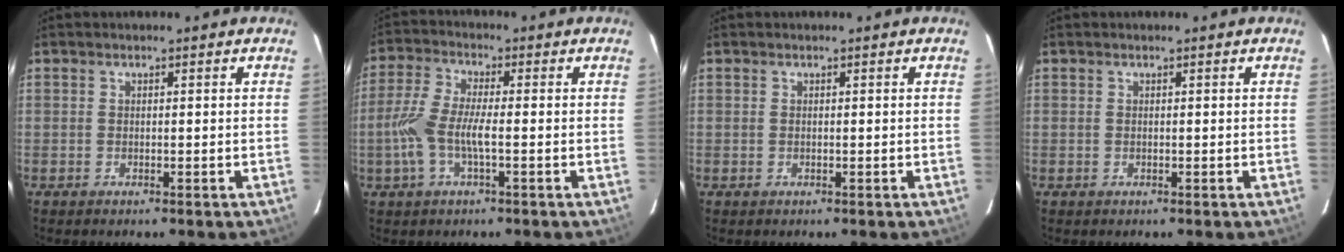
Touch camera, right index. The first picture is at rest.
{"total": 8.0, "force": [-1.9, 1.9, 7.5], "torque": [-0.169, 0.003, -0.039]}
{"total": 0.0}
{"total": 0.0}